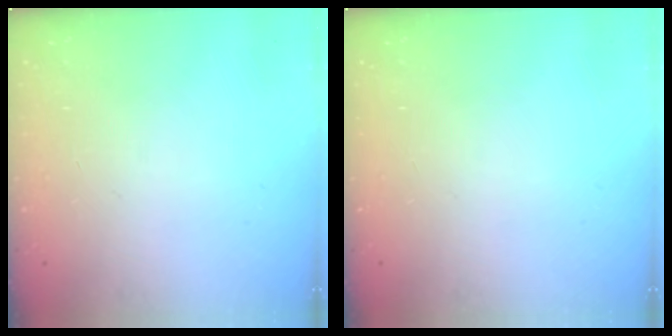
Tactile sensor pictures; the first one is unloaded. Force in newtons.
{"total": 0.0}